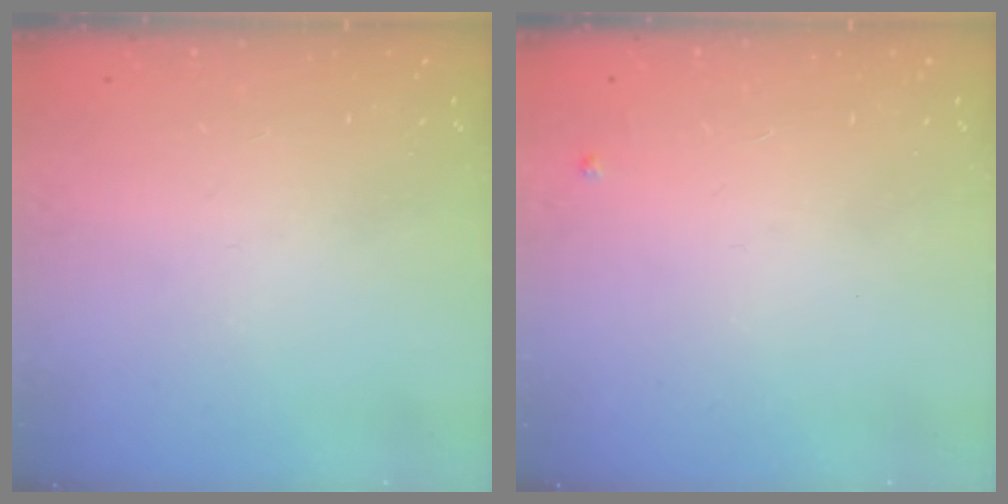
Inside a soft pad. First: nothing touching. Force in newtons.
{"total": 3.0, "press": 3.0, "slide": 0.5}